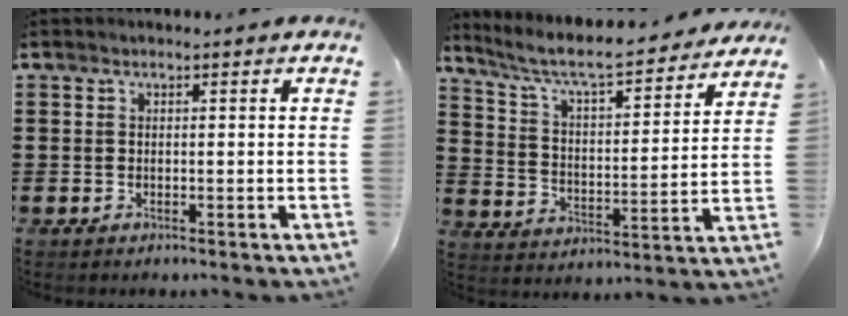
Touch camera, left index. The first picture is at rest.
{"total": 7.3, "force": [6.4, 0.5, 3.5], "torque": [-0.095, -0.042, 0.102]}